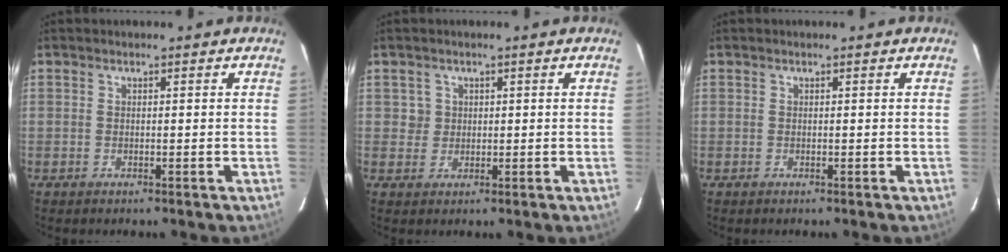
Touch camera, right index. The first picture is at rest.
{"total": 2.3, "force": [0.5, 2.2, -0.1], "torque": [0.010, 0.010, 0.008]}
{"total": 0.0}